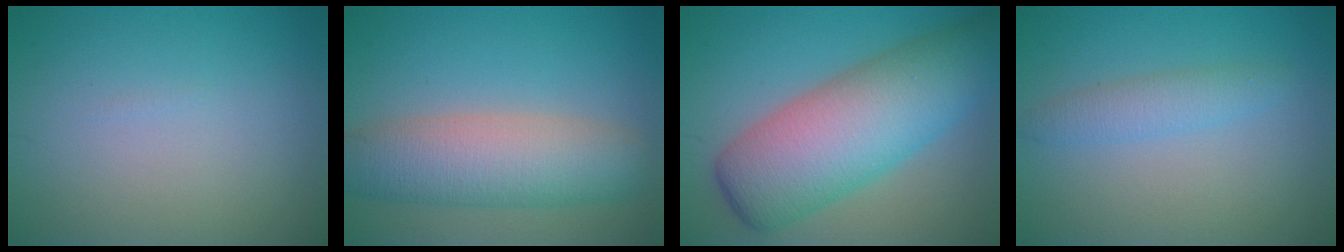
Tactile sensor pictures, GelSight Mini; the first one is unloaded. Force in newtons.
{"total": 7.1, "press": 7.1, "slide": 0.5}
{"total": 10.9, "press": 10.8, "slide": 0.4}
{"total": 2.2, "press": 2.2, "slide": 0.1}